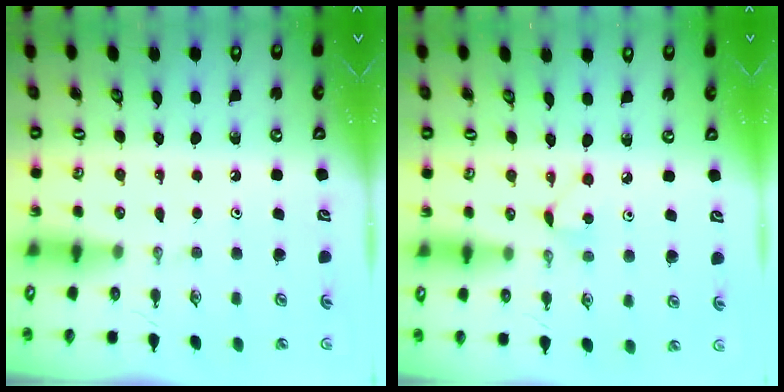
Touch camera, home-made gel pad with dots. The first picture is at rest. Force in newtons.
{"total": 3.4, "press": 3.4, "slide": 0.3}